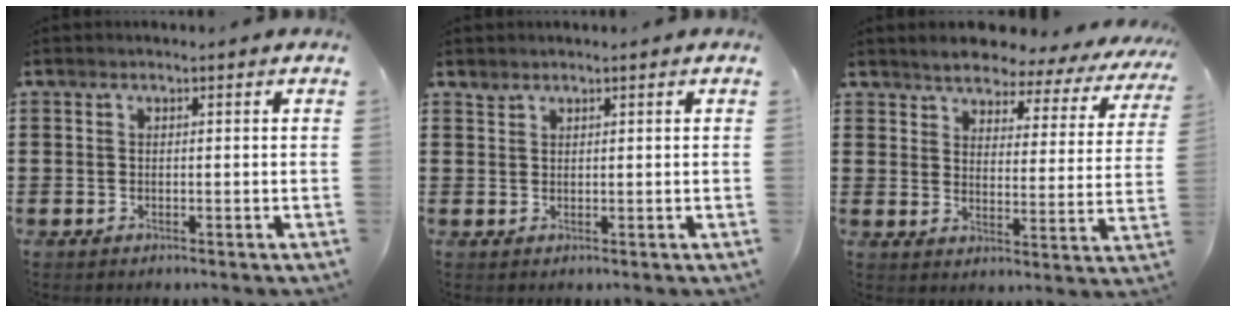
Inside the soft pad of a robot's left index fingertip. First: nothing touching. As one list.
[{"total": 1.1, "force": [1.0, 0.3, 0.0], "torque": [-0.003, 0.000, 0.021]}, {"total": 5.6, "force": [5.3, 1.0, 1.4], "torque": [-0.044, -0.026, 0.092]}]